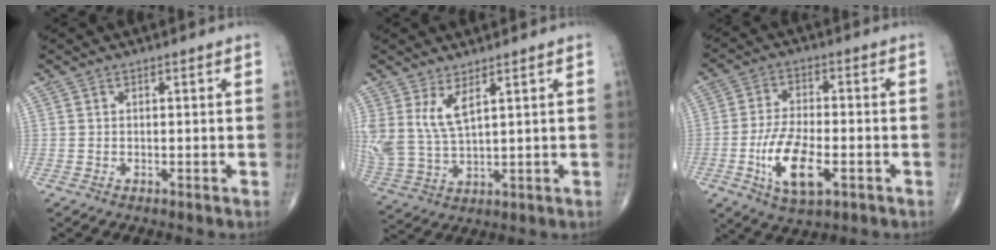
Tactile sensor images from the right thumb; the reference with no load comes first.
{"total": 7.6, "force": [3.8, 2.6, 6.1], "torque": [-0.140, -0.022, 0.089]}
{"total": 11.4, "force": [-3.7, 4.9, 9.6], "torque": [-0.181, 0.006, -0.065]}